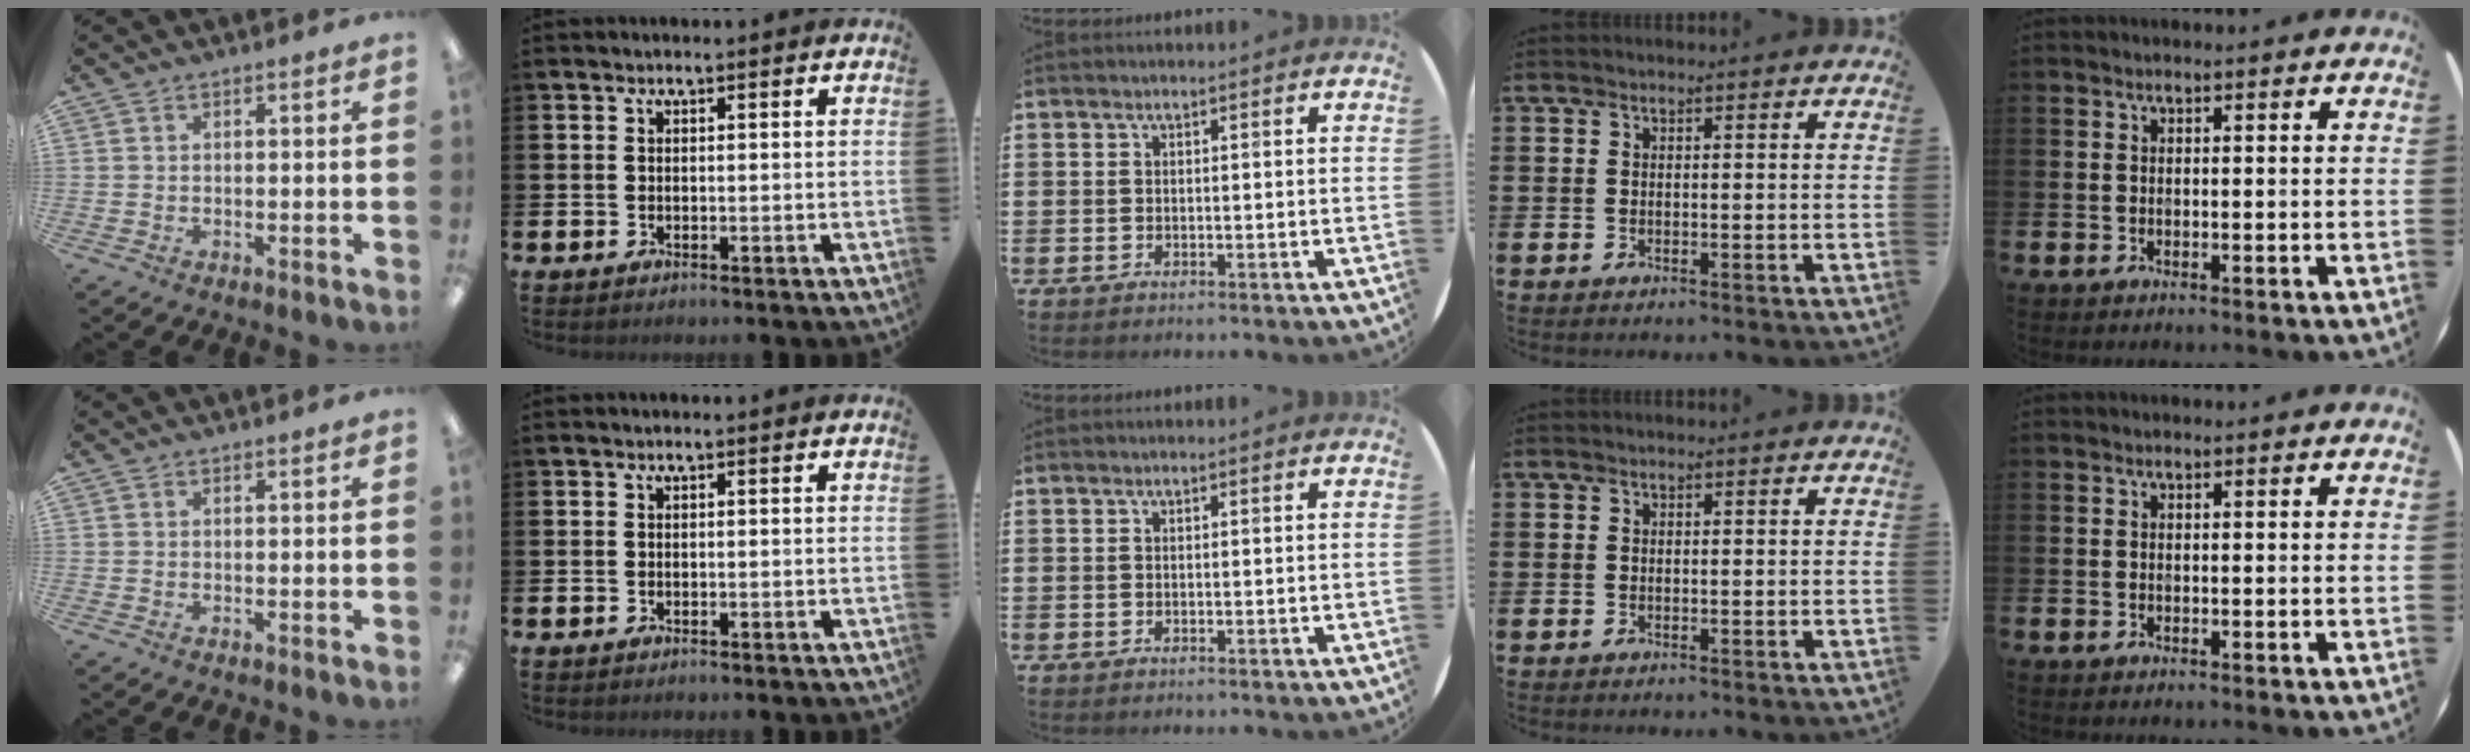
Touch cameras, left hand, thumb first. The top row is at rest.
{}